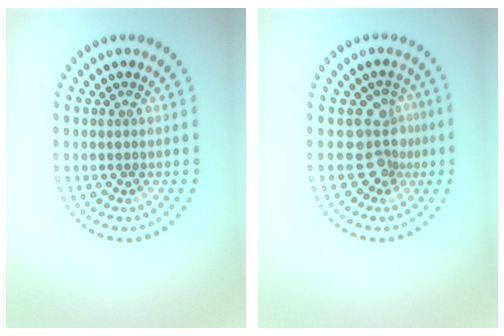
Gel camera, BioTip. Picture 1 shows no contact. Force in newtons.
{"total": 3.0, "press": 2.2, "slide": 2.1}